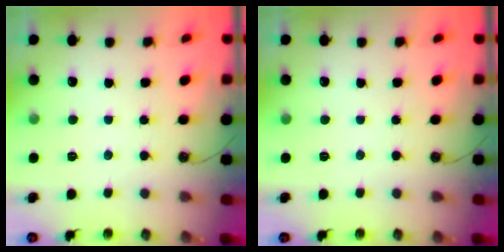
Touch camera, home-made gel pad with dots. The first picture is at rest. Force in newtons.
{"total": 0.0}